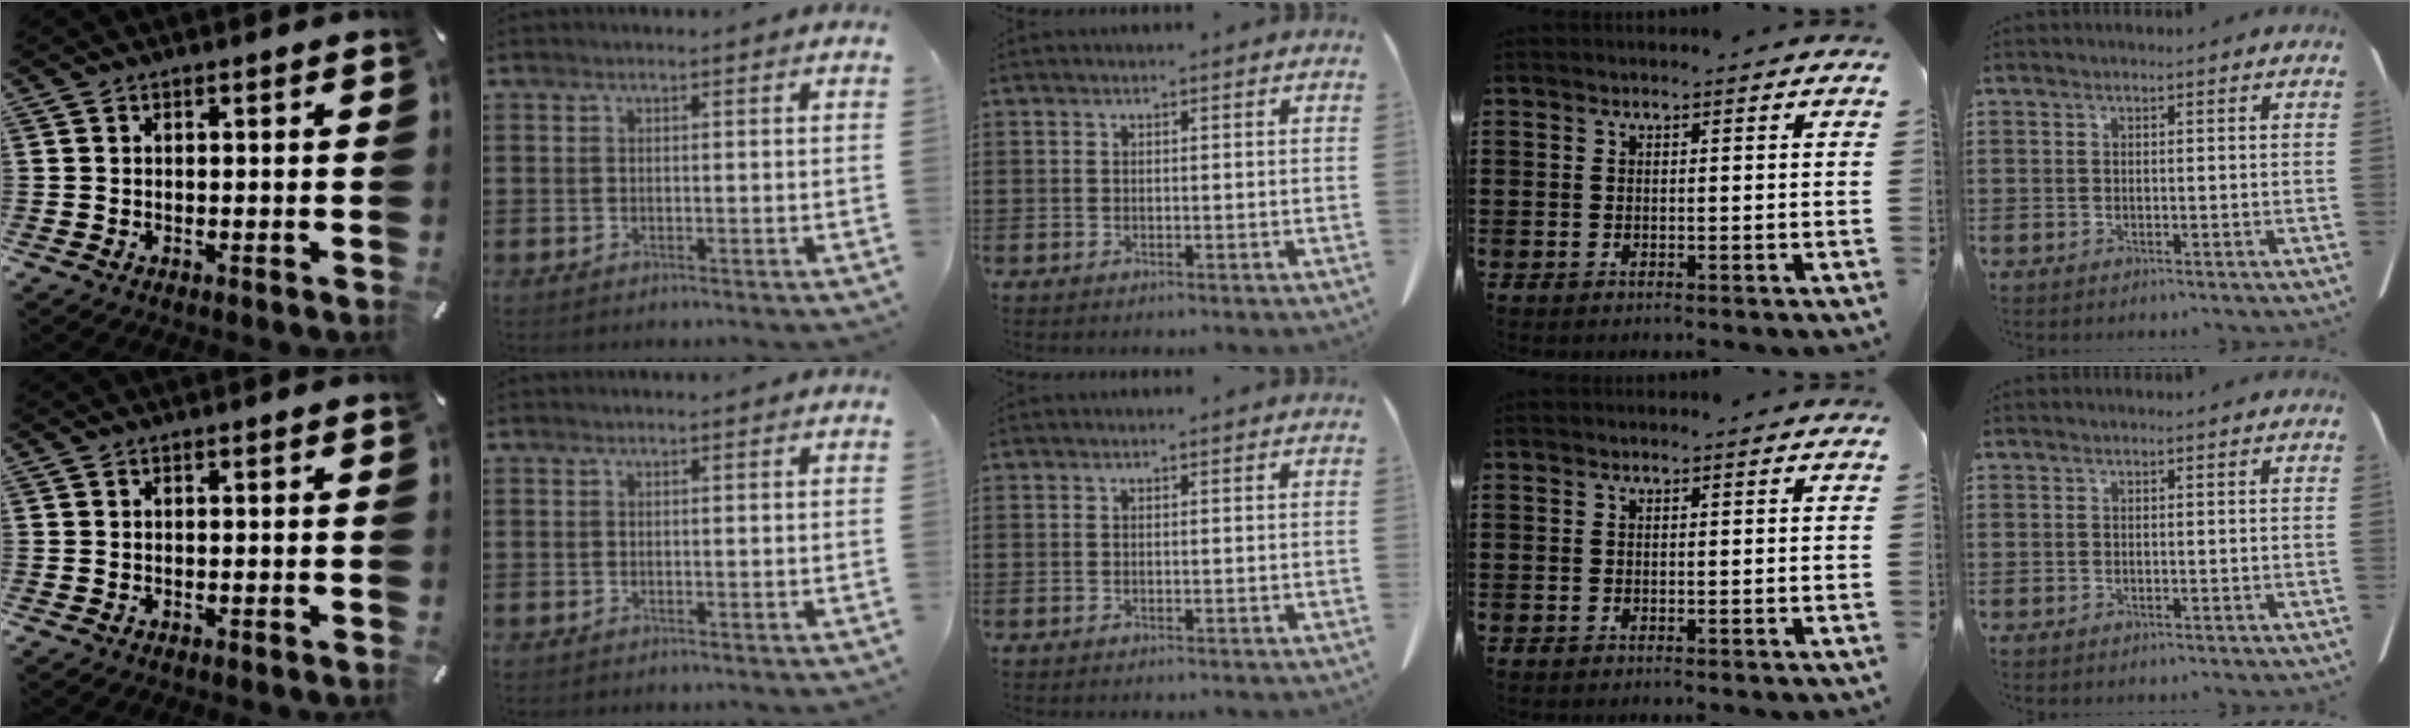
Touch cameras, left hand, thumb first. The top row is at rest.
{}